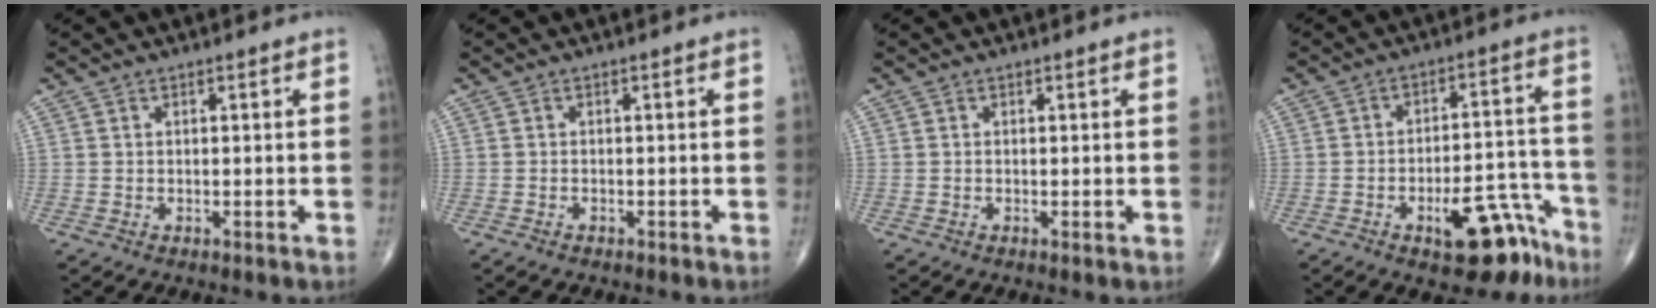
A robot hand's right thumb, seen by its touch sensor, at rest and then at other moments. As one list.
[{"total": 0.7, "force": [-0.5, 0.4, 0.2], "torque": [-0.007, 0.001, -0.011]}, {"total": 0.0}, {"total": 12.8, "force": [-7.7, 5.3, 8.8], "torque": [-0.089, 0.072, -0.103]}]